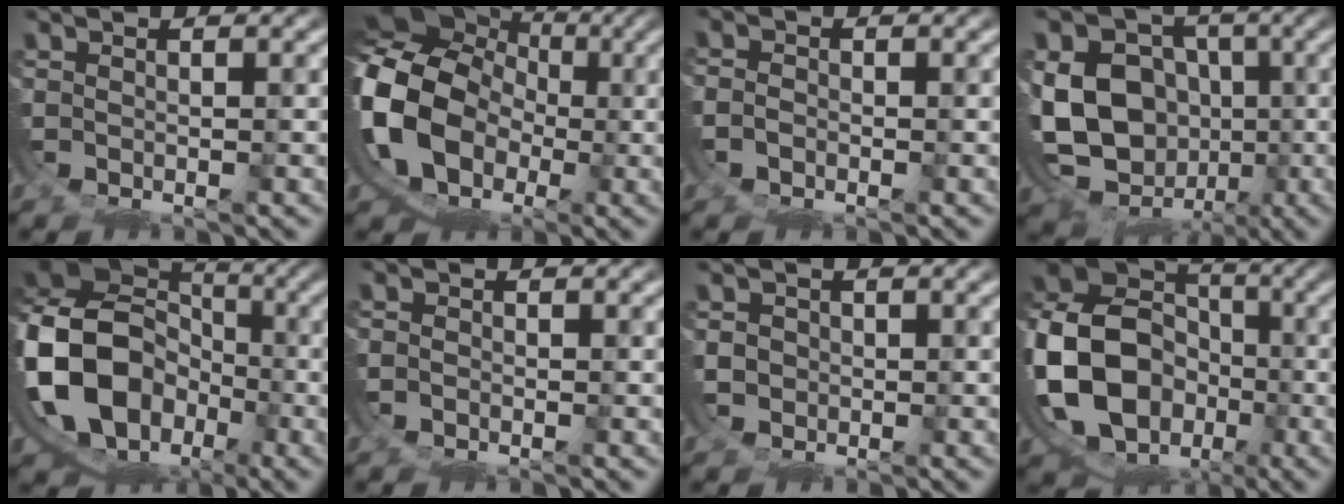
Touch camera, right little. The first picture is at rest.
{"total": 19.1, "force": [0.5, 16.8, 9.1], "torque": [-0.230, -0.036, 0.000]}
{"total": 1.3, "force": [-0.8, 1.0, 0.2], "torque": [-0.011, -0.009, -0.014]}
{"total": 16.8, "force": [-3.0, 14.7, 7.5], "torque": [-0.164, -0.072, -0.040]}
{"total": 16.2, "force": [-1.2, 13.6, 8.8], "torque": [-0.214, -0.052, -0.009]}
{"total": 0.9, "force": [-0.6, 0.7, 0.0], "torque": [-0.007, -0.005, -0.011]}
{"total": 1.6, "force": [-0.3, 1.5, 0.0], "torque": [-0.012, -0.008, -0.001]}
{"total": 15.9, "force": [-2.7, 13.4, 8.1], "torque": [-0.193, -0.061, -0.031]}